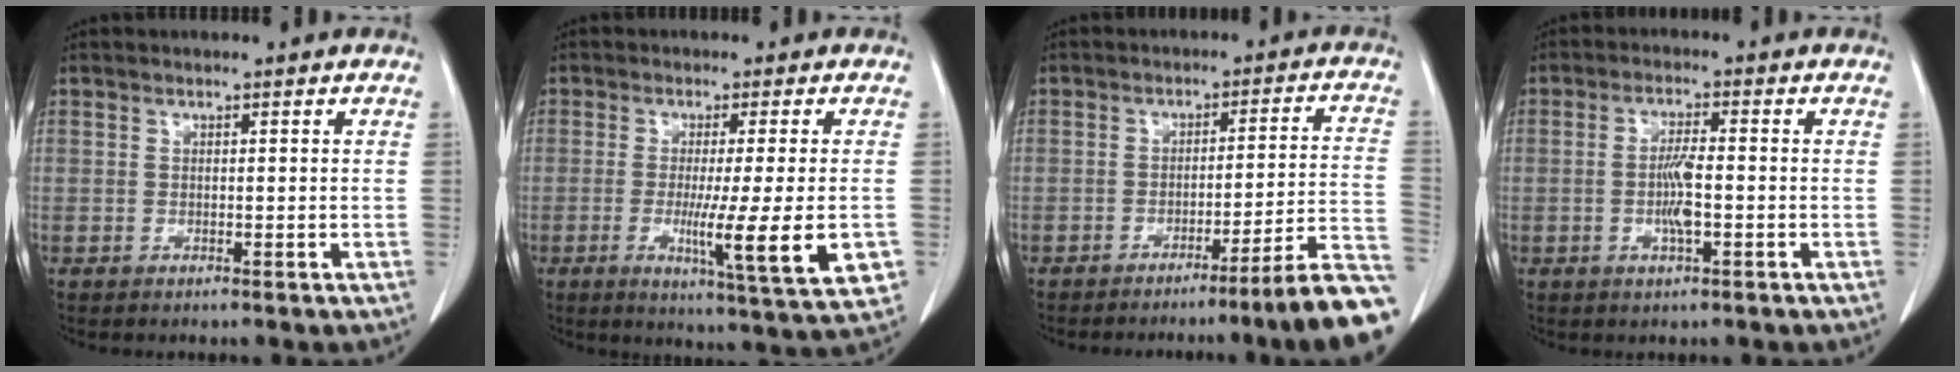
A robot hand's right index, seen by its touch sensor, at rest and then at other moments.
{"total": 11.9, "force": [-2.7, 0.0, 11.6], "torque": [-0.172, -0.033, -0.041]}
{"total": 13.6, "force": [-10.5, -1.7, 8.5], "torque": [-0.034, 0.028, -0.142]}
{"total": 4.4, "force": [-1.0, 0.6, 4.3], "torque": [-0.087, -0.002, -0.018]}